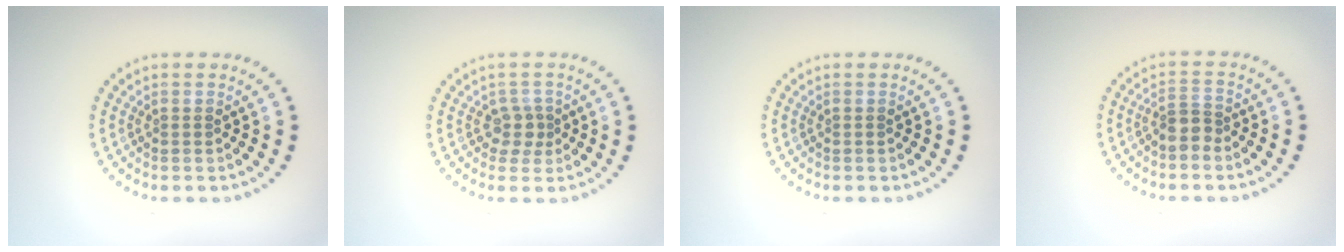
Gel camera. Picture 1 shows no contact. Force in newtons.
{"total": 1.8, "press": 1.4, "slide": 1.1}
{"total": 0.0}
{"total": 2.1, "press": 1.7, "slide": 1.3}